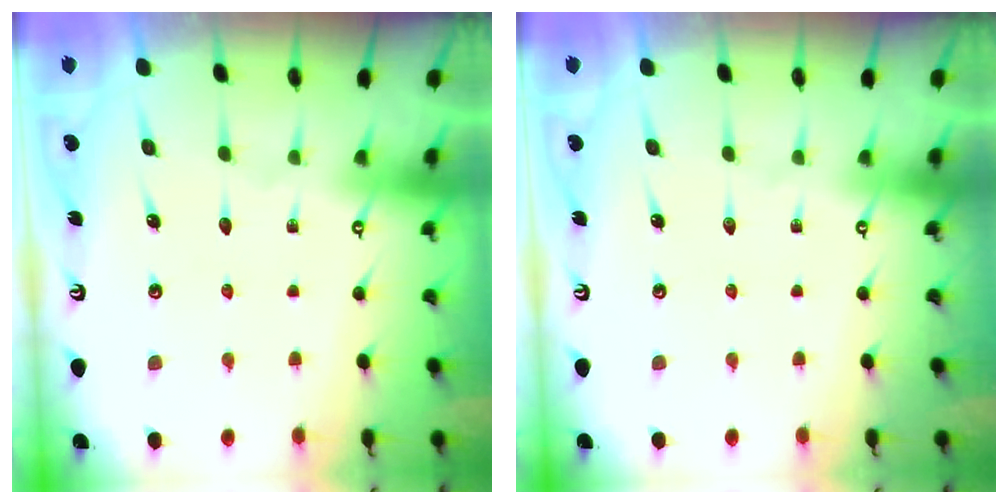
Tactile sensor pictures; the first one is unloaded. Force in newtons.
{"total": 0.0}